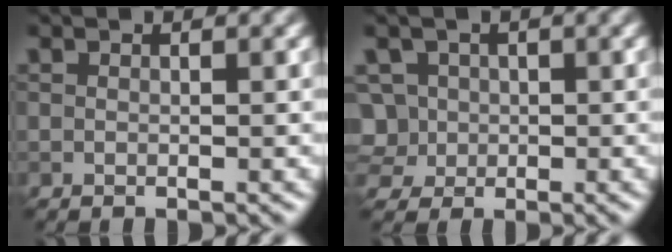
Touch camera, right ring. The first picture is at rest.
{"total": 5.1, "force": [0.1, 4.6, 2.2], "torque": [-0.049, 0.033, -0.013]}